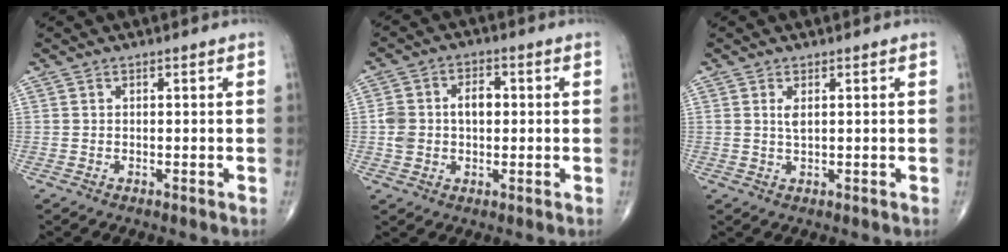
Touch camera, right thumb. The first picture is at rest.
{"total": 7.7, "force": [0.4, 5.4, 5.5], "torque": [-0.092, 0.020, 0.007]}
{"total": 1.7, "force": [0.6, 0.6, 1.5], "torque": [-0.030, -0.004, 0.015]}